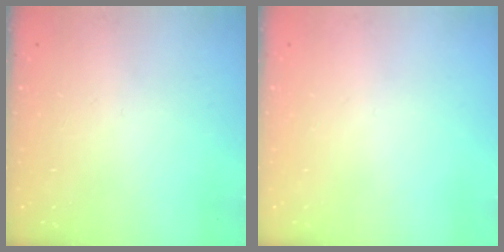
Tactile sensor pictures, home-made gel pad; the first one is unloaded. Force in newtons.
{"total": 0.0}